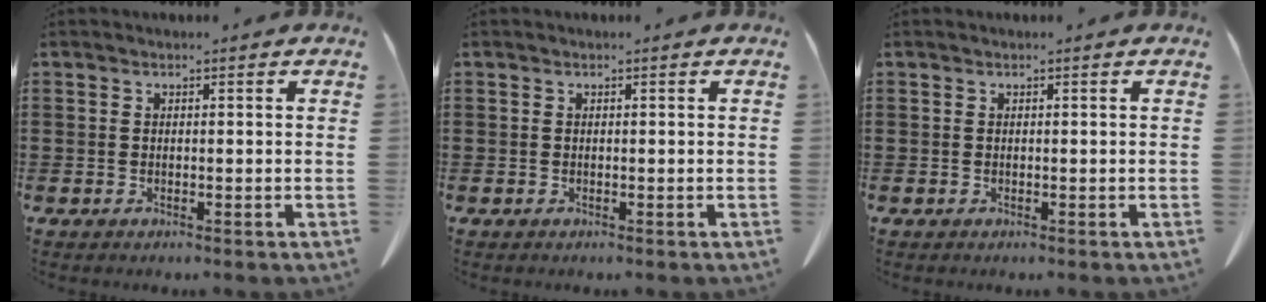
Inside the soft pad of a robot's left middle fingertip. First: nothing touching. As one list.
[{"total": 0.0}, {"total": 0.0}]